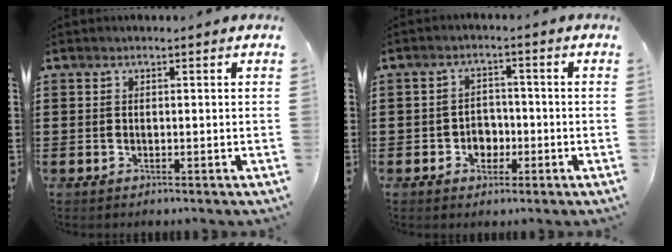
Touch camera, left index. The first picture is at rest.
{"total": 3.2, "force": [-1.3, 2.6, 1.4], "torque": [-0.034, 0.004, -0.029]}